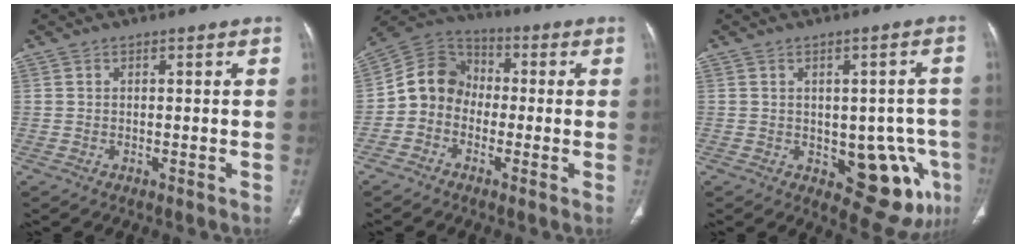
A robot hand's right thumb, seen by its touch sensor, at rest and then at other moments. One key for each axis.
{"total": 9.1, "fx": -1.7, "fy": 7.9, "fz": 4.2, "tx": -0.062, "ty": 0.041, "tz": -0.050}
{"total": 12.1, "fx": -3.5, "fy": 6.4, "fz": 9.7, "tx": -0.072, "ty": 0.007, "tz": -0.030}